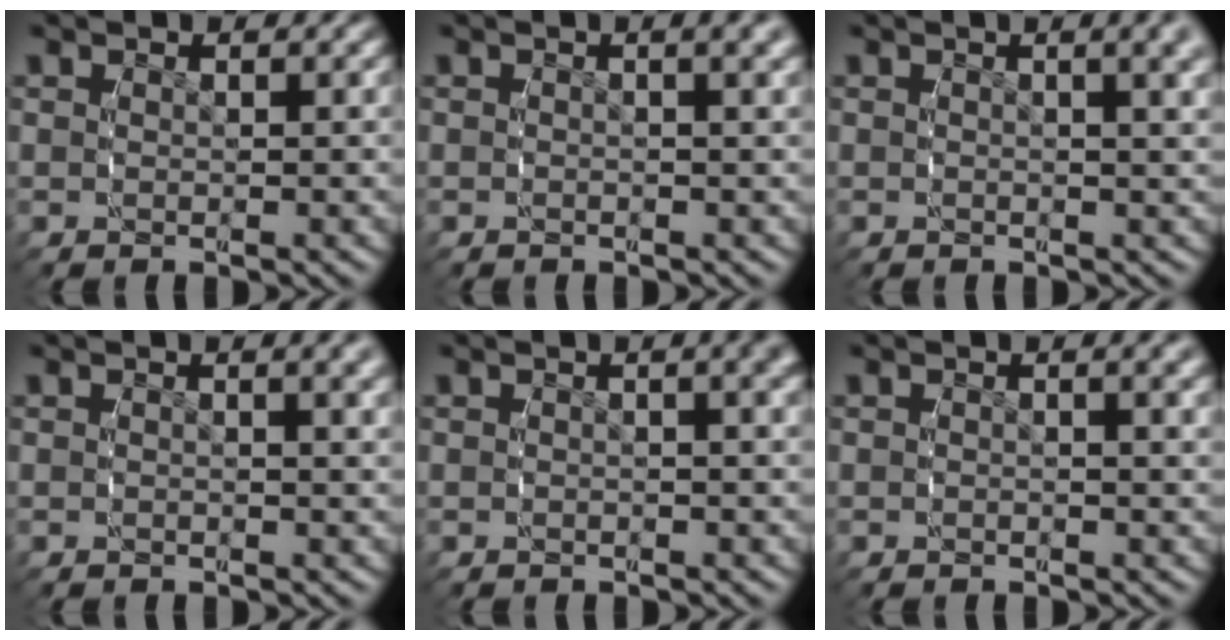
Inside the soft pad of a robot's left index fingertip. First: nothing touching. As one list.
[{"total": 1.1, "force": [0.1, -0.3, 1.0], "torque": [-0.012, 0.003, 0.000]}, {"total": 2.7, "force": [1.4, 0.3, 2.3], "torque": [-0.024, 0.008, 0.016]}, {"total": 0.8, "force": [0.1, -0.3, 0.7], "torque": [-0.007, 0.001, -0.001]}, {"total": 1.2, "force": [-0.1, 0.0, 1.2], "torque": [-0.008, 0.004, -0.005]}, {"total": 0.7, "force": [-0.3, -0.3, 0.6], "torque": [-0.005, 0.001, -0.006]}]